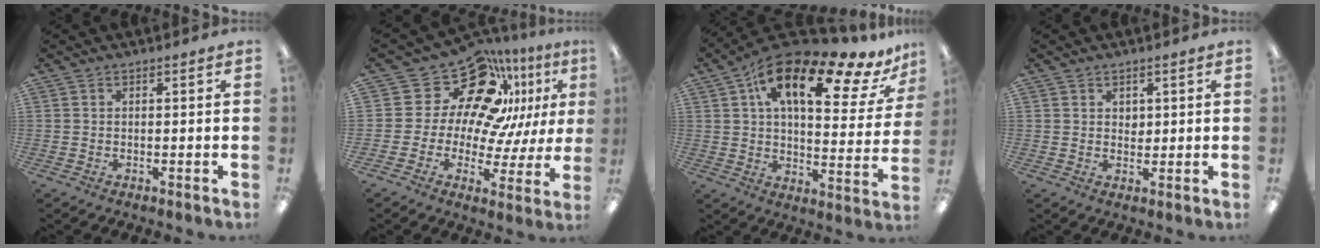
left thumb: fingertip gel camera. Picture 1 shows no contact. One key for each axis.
{"total": 20.9, "fx": 12.0, "fy": 12.5, "fz": 11.7, "tx": -0.202, "ty": -0.081, "tz": 0.214}
{"total": 19.9, "fx": 11.5, "fy": 7.5, "fz": 14.4, "tx": -0.230, "ty": -0.056, "tz": 0.182}
{"total": 2.0, "fx": 1.2, "fy": 1.4, "fz": 0.8, "tx": -0.009, "ty": 0.000, "tz": 0.020}